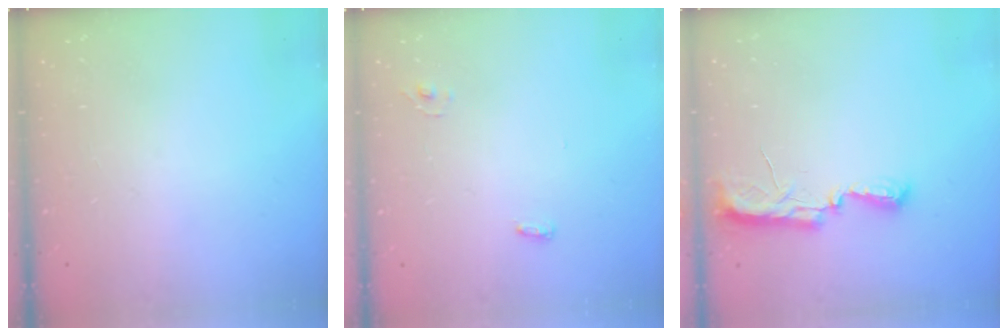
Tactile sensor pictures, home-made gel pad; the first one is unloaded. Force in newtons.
{"total": 4.1, "press": 3.5, "slide": 2.2}
{"total": 9.4, "press": 8.3, "slide": 4.5}